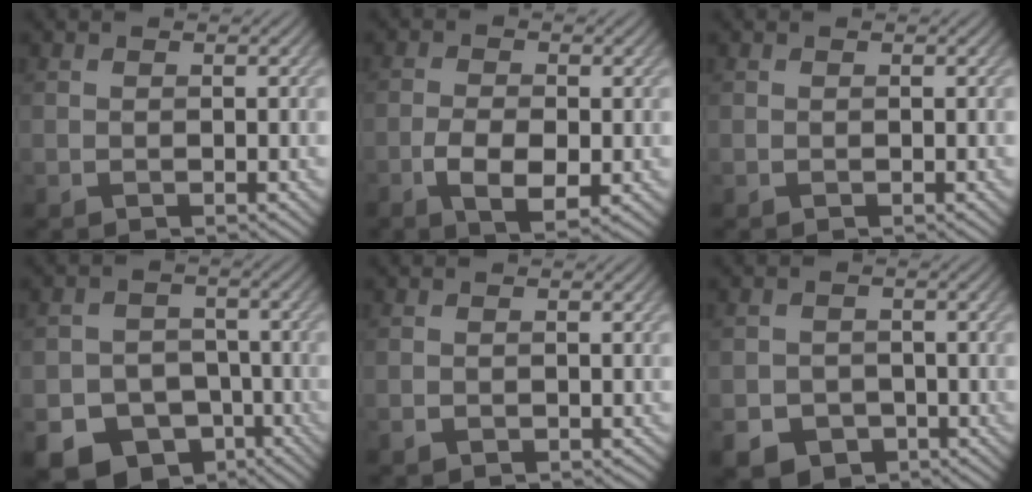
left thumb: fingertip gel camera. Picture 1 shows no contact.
{"total": 5.0, "force": [-1.6, 2.5, 4.0], "torque": [-0.081, -0.005, -0.029]}
{"total": 0.0}
{"total": 12.1, "force": [-7.3, 8.9, 3.7], "torque": [-0.075, -0.034, -0.121]}
{"total": 1.0, "force": [-0.6, 0.7, 0.3], "torque": [-0.007, -0.006, -0.012]}
{"total": 5.6, "force": [-2.9, 4.5, 1.5], "torque": [-0.023, -0.012, -0.050]}